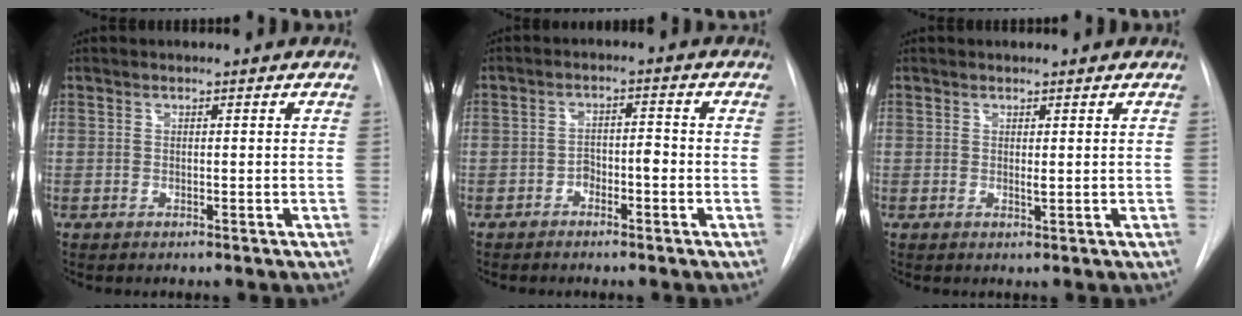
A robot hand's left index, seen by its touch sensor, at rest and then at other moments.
{"total": 3.0, "force": [-2.0, 1.2, 2.0], "torque": [-0.027, 0.009, -0.032]}
{"total": 0.5, "force": [0.0, 0.1, 0.5], "torque": [-0.010, -0.007, -0.001]}